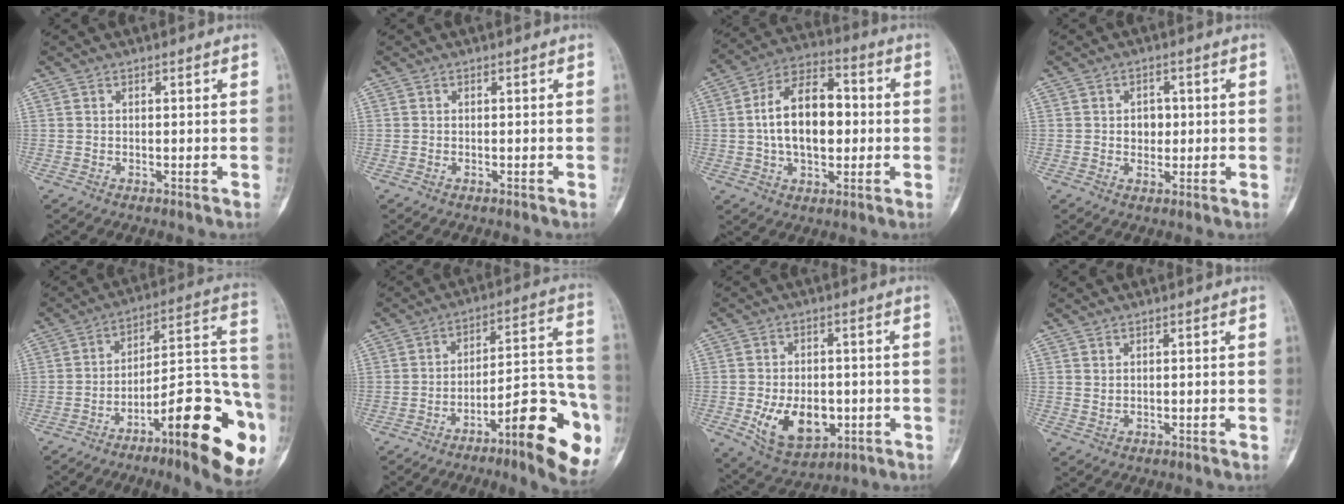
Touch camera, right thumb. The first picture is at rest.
{"total": 0.0}
{"total": 15.1, "force": [0.1, 9.0, 12.1], "torque": [-0.183, 0.028, -0.004]}
{"total": 3.6, "force": [0.1, 2.8, 2.2], "torque": [-0.009, 0.004, 0.001]}
{"total": 23.6, "force": [-10.9, 5.8, 20.1], "torque": [-0.228, 0.077, -0.158]}
{"total": 17.1, "force": [-8.0, 4.2, 14.6], "torque": [-0.181, 0.058, -0.112]}
{"total": 11.9, "force": [-2.9, 7.7, 8.6], "torque": [-0.115, 0.000, -0.029]}
{"total": 0.8, "force": [0.5, 0.4, 0.5], "torque": [-0.005, -0.002, 0.011]}